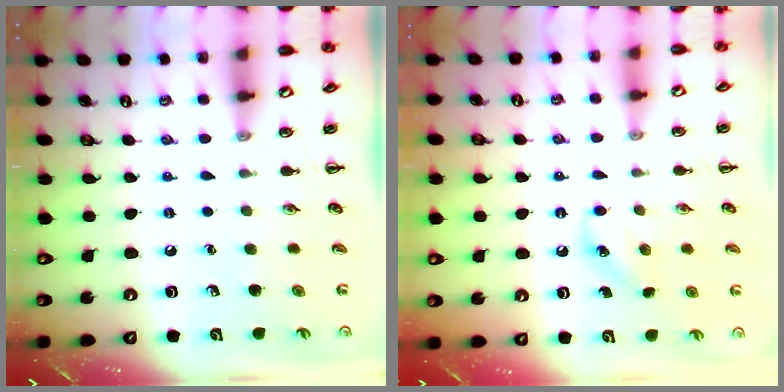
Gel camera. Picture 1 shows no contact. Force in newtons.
{"total": 7.2, "press": 6.9, "slide": 1.9}